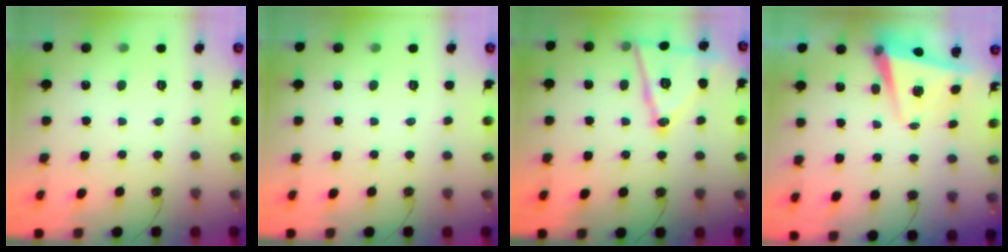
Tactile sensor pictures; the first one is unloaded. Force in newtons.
{"total": 0.0}
{"total": 15.9, "press": 15.4, "slide": 3.7}
{"total": 5.6, "press": 5.3, "slide": 1.8}